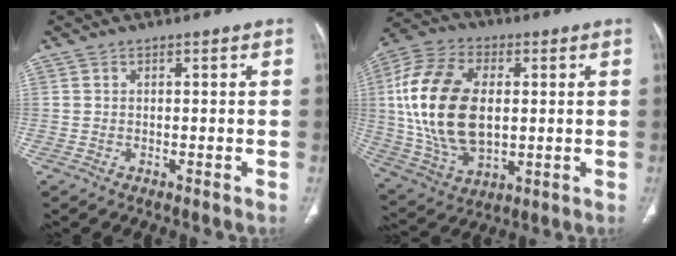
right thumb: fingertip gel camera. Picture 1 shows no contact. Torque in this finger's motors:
{"motor_torque": [-0.85, 1.89, 2.01, 0.10, 0.33]}